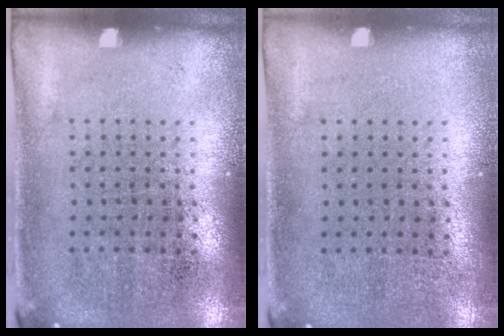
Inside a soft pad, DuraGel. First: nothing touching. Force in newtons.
{"total": 0.0}